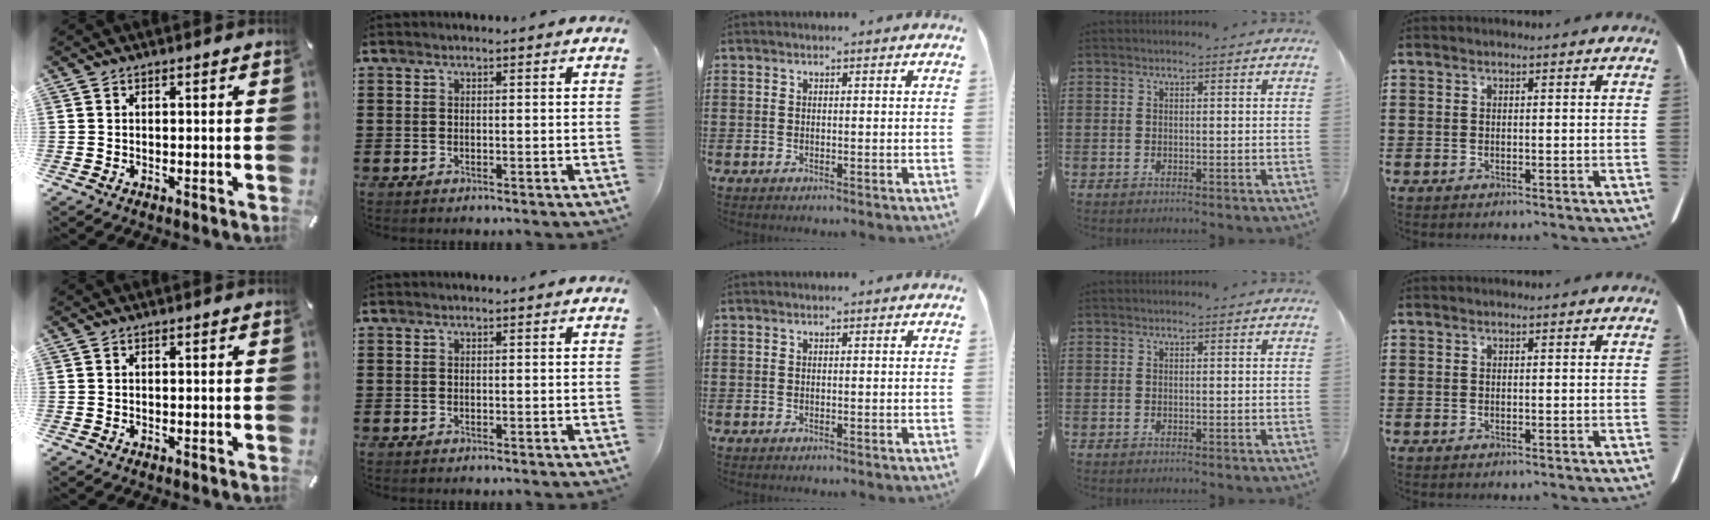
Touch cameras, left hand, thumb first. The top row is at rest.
{}